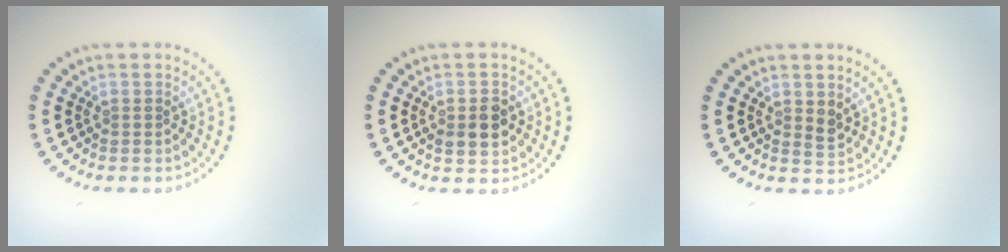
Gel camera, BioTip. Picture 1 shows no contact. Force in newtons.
{"total": 3.0, "press": 3.0, "slide": 0.2}
{"total": 1.1, "press": 1.0, "slide": 0.4}